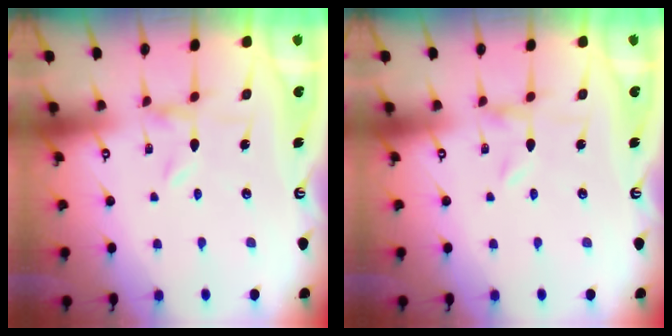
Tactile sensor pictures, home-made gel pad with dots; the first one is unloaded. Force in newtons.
{"total": 0.0}